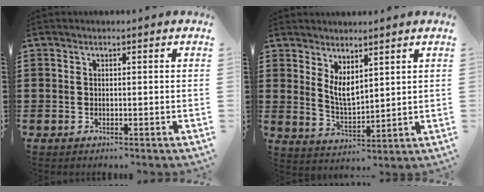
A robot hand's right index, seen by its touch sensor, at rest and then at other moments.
{"total": 4.3, "force": [2.7, 1.8, 2.8], "torque": [-0.063, -0.005, 0.051]}